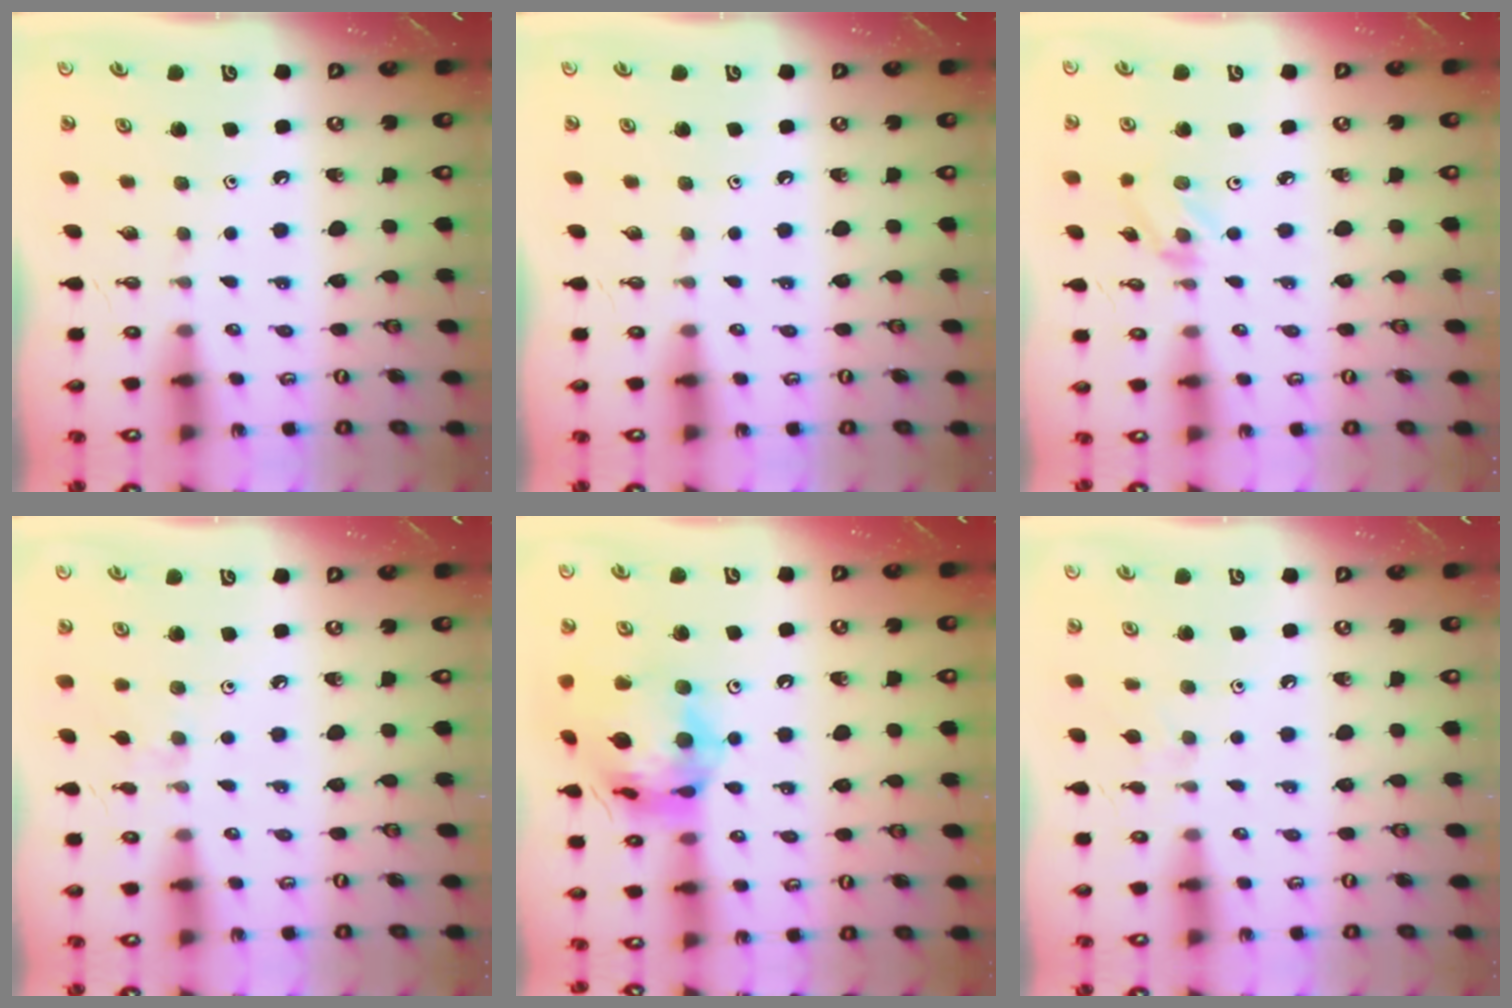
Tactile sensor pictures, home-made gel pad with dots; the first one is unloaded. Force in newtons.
{"total": 0.0}
{"total": 2.0, "press": 1.9, "slide": 0.3}
{"total": 1.9, "press": 1.9, "slide": 0.5}
{"total": 20.2, "press": 20.1, "slide": 2.3}
{"total": 4.5, "press": 4.5, "slide": 0.7}